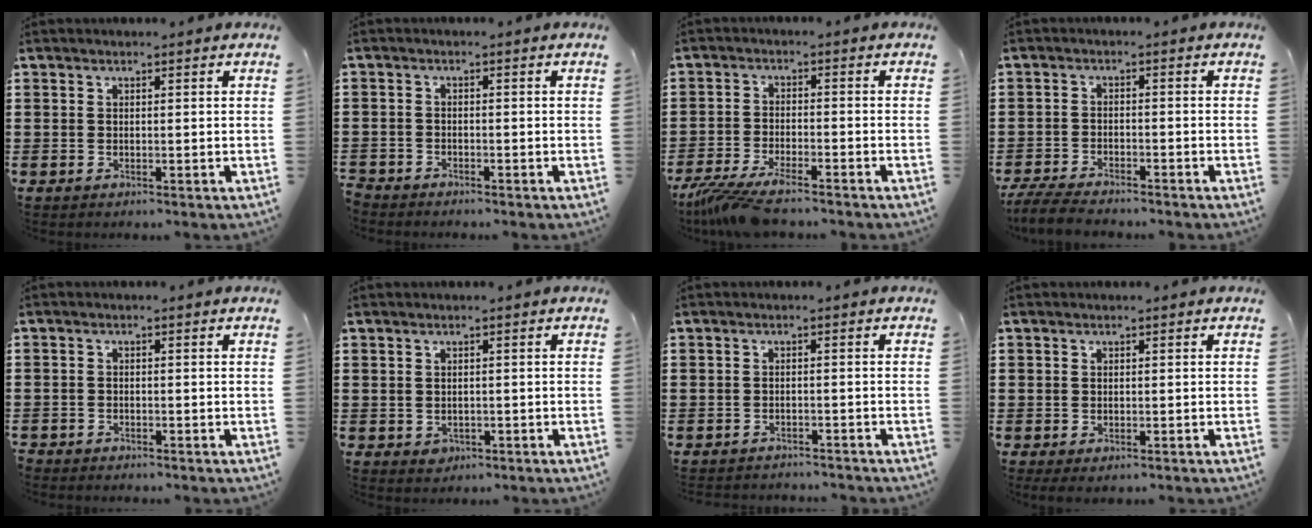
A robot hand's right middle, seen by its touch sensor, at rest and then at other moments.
{"total": 1.8, "force": [-1.8, 0.3, -0.2], "torque": [-0.002, 0.001, -0.038]}
{"total": 5.8, "force": [-5.0, 0.5, 2.9], "torque": [-0.080, -0.017, -0.103]}
{"total": 4.5, "force": [-4.3, 0.6, 1.2], "torque": [-0.032, -0.002, -0.087]}
{"total": 1.4, "force": [-1.4, 0.3, -0.2], "torque": [-0.001, 0.001, -0.029]}
{"total": 0.9, "force": [-0.1, 0.9, 0.3], "torque": [-0.002, 0.001, -0.006]}
{"total": 1.7, "force": [-1.7, 0.1, -0.2], "torque": [-0.004, 0.000, -0.038]}
{"total": 0.6, "force": [-0.3, 0.4, 0.1], "torque": [-0.004, -0.001, -0.006]}